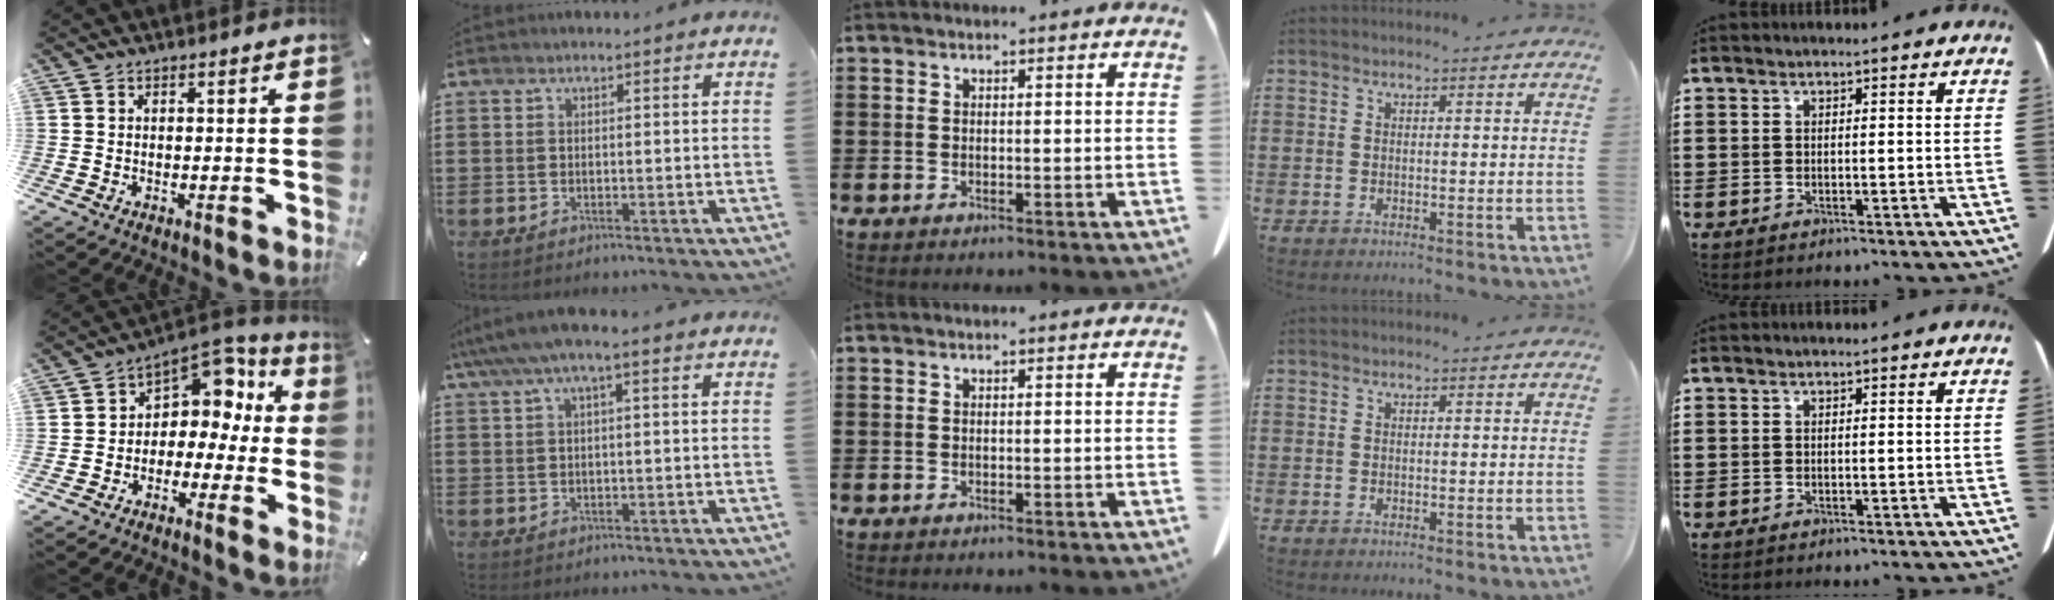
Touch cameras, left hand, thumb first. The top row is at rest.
{"thumb": {"total": 9.9, "force": [3.9, 7.8, 4.7], "torque": [-0.053, -0.036, 0.068]}, "index": {"total": 3.3, "force": [0.7, 0.4, 3.2], "torque": [-0.070, -0.002, 0.005]}}